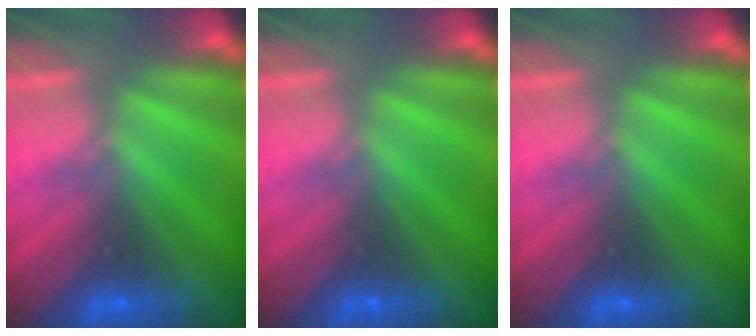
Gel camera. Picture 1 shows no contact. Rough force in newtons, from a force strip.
{"total": 0.0}
{"total": 0.0}